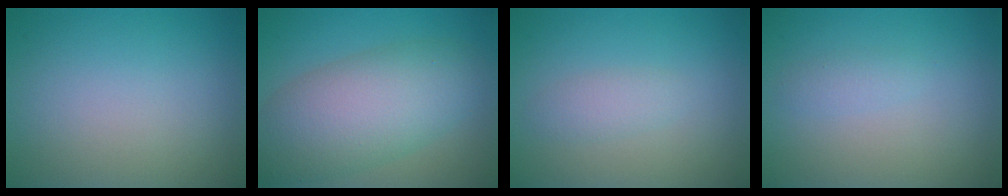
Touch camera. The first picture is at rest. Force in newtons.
{"total": 8.3, "press": 8.2, "slide": 0.7}
{"total": 1.5, "press": 1.5, "slide": 0.0}
{"total": 1.0, "press": 1.0, "slide": 0.1}